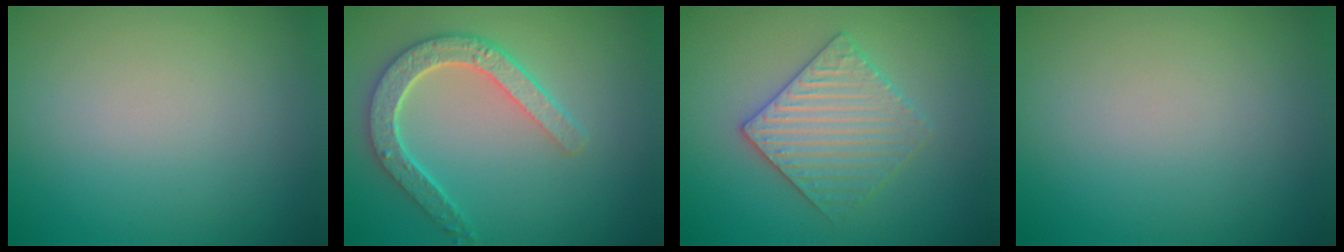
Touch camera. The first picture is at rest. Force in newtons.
{"total": 4.6, "press": 3.8, "slide": 2.7}
{"total": 3.5, "press": 3.4, "slide": 0.7}
{"total": 0.0}